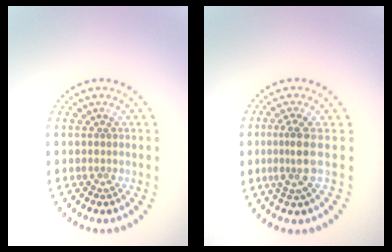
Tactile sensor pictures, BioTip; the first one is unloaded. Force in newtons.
{"total": 2.6, "press": 1.9, "slide": 1.8}